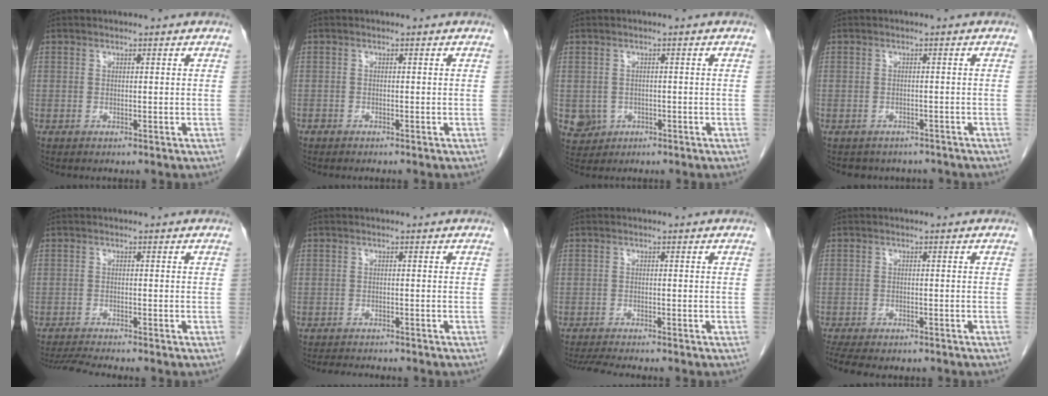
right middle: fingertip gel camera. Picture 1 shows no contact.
{"total": 0.6, "force": [-0.5, 0.2, 0.0], "torque": [-0.009, 0.000, -0.014]}
{"total": 4.5, "force": [-1.4, 4.2, 0.8], "torque": [-0.017, 0.003, -0.017]}
{"total": 5.5, "force": [-4.7, 2.7, 0.6], "torque": [-0.003, 0.007, -0.051]}
{"total": 4.5, "force": [-4.1, -0.8, 1.5], "torque": [-0.028, -0.019, -0.072]}
{"total": 5.2, "force": [-4.8, 0.9, 1.8], "torque": [-0.023, -0.008, -0.070]}
{"total": 5.2, "force": [-4.7, 0.0, 2.3], "torque": [-0.034, -0.016, -0.077]}
{"total": 9.5, "force": [-7.9, 3.1, 4.4], "torque": [-0.081, -0.002, -0.108]}